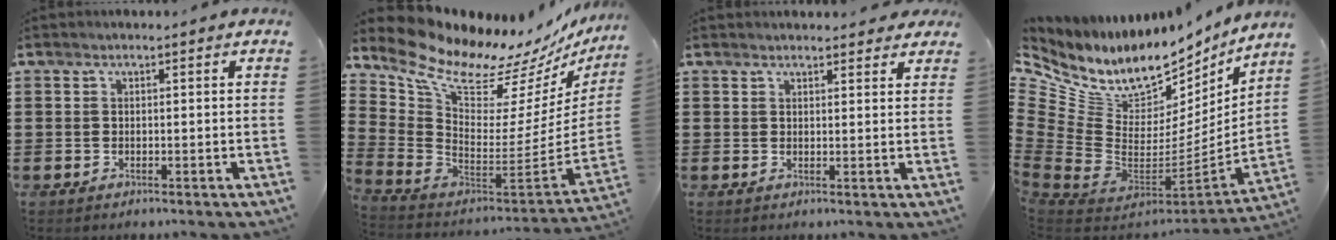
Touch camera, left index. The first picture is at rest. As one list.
[{"total": 11.6, "force": [10.2, 3.2, 4.4], "torque": [-0.130, -0.086, 0.172]}, {"total": 2.0, "force": [1.9, 0.6, 0.2], "torque": [-0.002, -0.001, 0.036]}, {"total": 10.3, "force": [7.5, 5.8, 4.0], "torque": [-0.129, -0.082, 0.132]}]